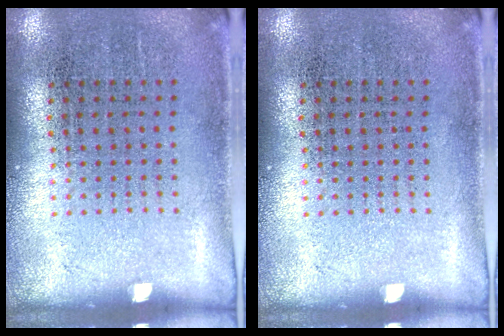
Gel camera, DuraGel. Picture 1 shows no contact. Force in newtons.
{"total": 0.0}